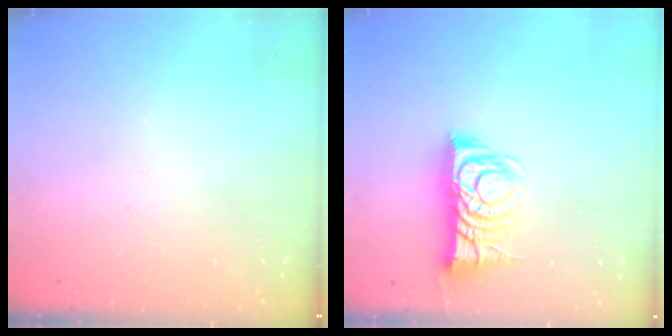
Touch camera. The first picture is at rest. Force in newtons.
{"total": 11.2, "press": 11.2, "slide": 0.9}